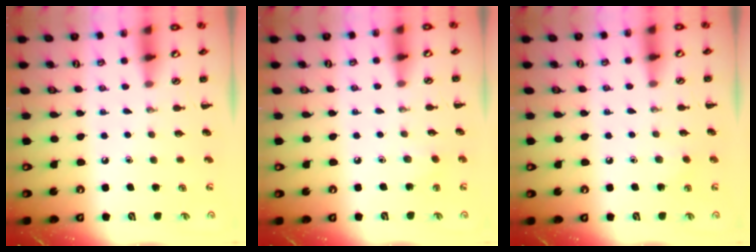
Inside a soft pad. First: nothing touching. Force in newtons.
{"total": 3.0, "press": 2.8, "slide": 1.0}
{"total": 5.3, "press": 5.1, "slide": 1.4}